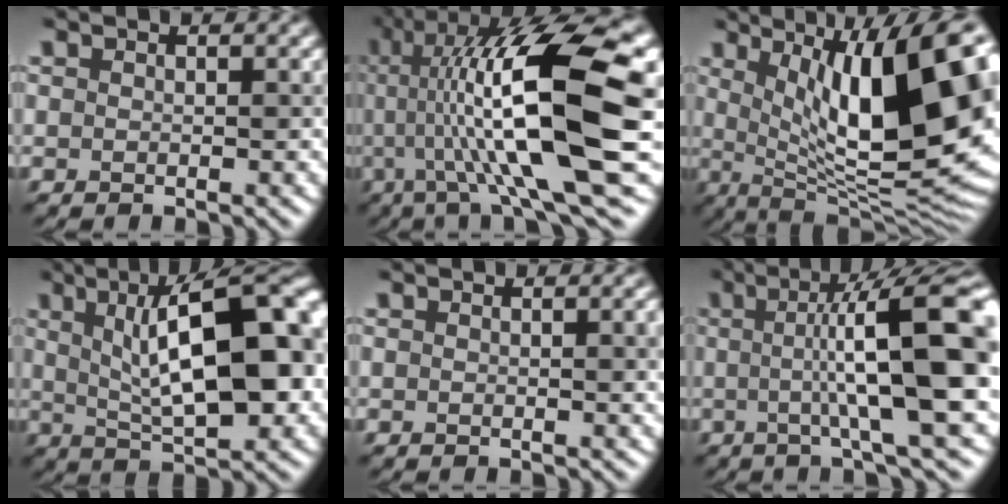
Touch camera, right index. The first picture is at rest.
{"total": 14.3, "force": [0.8, 2.4, 14.1], "torque": [-0.207, 0.027, 0.019]}
{"total": 16.9, "force": [3.5, 5.8, 15.5], "torque": [-0.191, 0.008, 0.063]}
{"total": 13.2, "force": [2.1, 4.8, 12.1], "torque": [-0.149, 0.023, 0.034]}
{"total": 2.1, "force": [0.2, 0.7, 2.0], "torque": [-0.012, 0.009, 0.003]}
{"total": 12.8, "force": [0.7, 2.3, 12.5], "torque": [-0.149, 0.023, 0.014]}